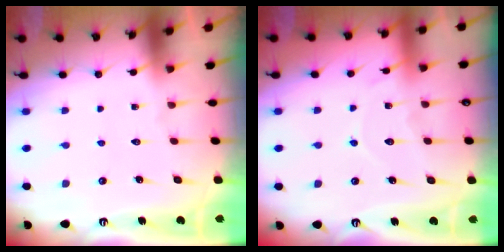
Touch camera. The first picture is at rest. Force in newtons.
{"total": 7.3, "press": 7.3, "slide": 0.5}